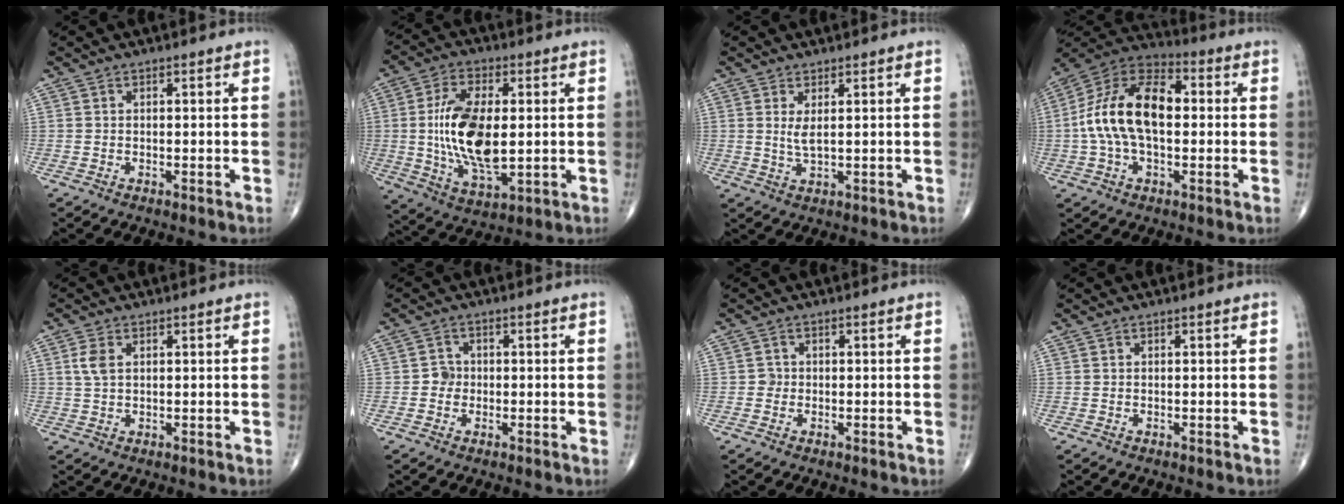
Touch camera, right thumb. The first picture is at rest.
{"total": 16.2, "force": [0.5, 7.7, 14.2], "torque": [-0.267, -0.015, 0.013]}
{"total": 2.6, "force": [0.8, 0.6, 2.4], "torque": [-0.050, -0.014, 0.021]}
{"total": 17.4, "force": [0.6, 9.7, 14.4], "torque": [-0.268, 0.037, 0.002]}
{"total": 3.2, "force": [1.0, 1.8, 2.4], "torque": [-0.057, 0.004, 0.021]}
{"total": 2.3, "force": [-0.3, 2.1, 0.8], "torque": [0.003, 0.008, -0.010]}
{"total": 1.1, "force": [-0.2, 1.1, 0.2], "torque": [0.005, 0.004, -0.004]}
{"total": 0.0}